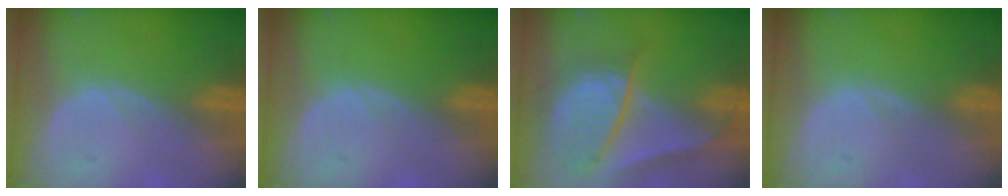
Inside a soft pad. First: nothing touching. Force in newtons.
{"total": 0.0}
{"total": 9.4, "press": 8.1, "slide": 4.7}
{"total": 0.0}